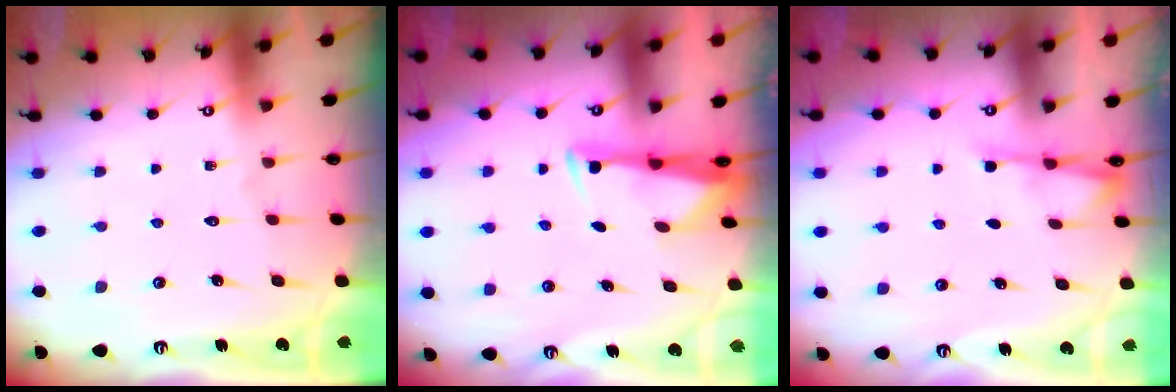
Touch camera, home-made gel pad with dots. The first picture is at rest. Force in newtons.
{"total": 3.3, "press": 3.2, "slide": 0.9}
{"total": 2.9, "press": 2.9, "slide": 0.5}